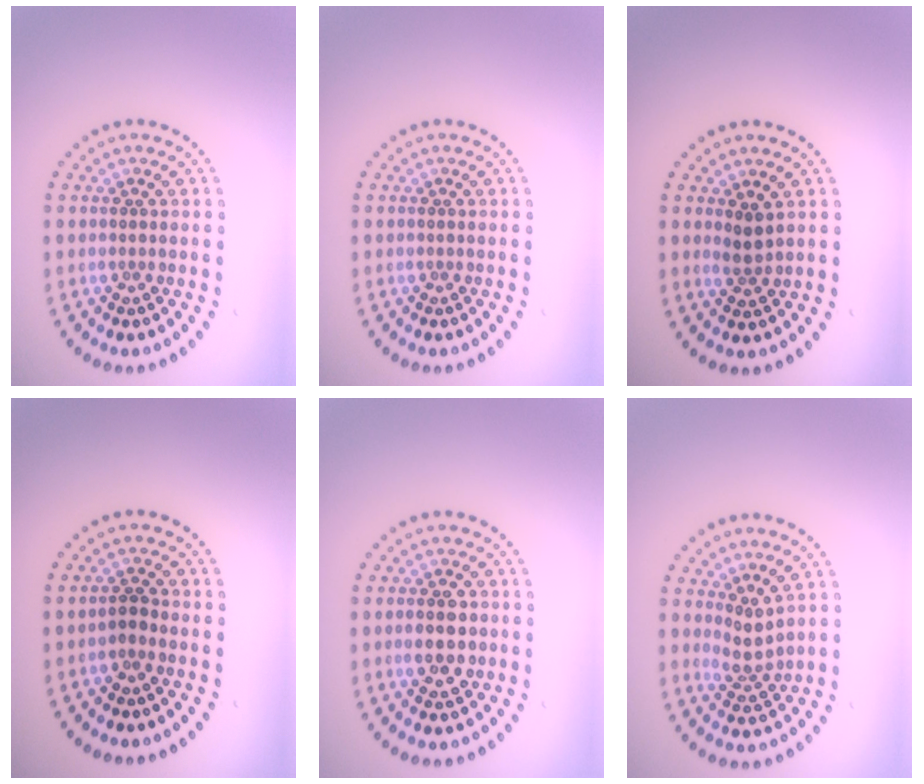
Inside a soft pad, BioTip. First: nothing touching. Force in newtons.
{"total": 0.0}
{"total": 1.4, "press": 1.1, "slide": 0.9}
{"total": 1.2, "press": 0.8, "slide": 0.8}
{"total": 3.0, "press": 3.0, "slide": 0.1}
{"total": 2.2, "press": 1.6, "slide": 1.6}